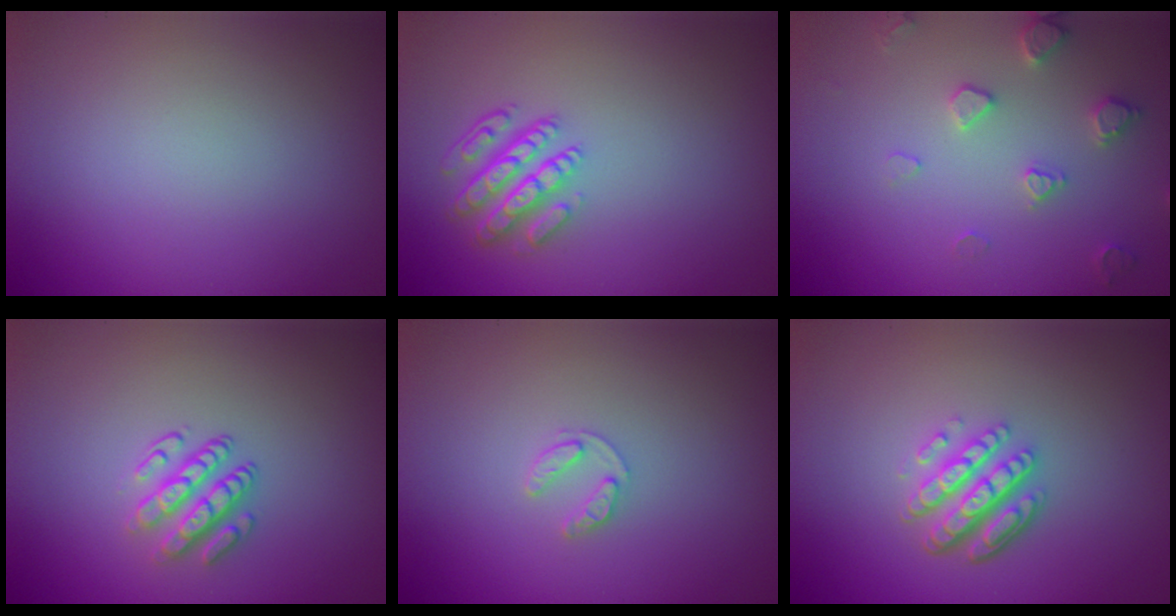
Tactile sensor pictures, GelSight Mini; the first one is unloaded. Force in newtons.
{"total": 4.3, "press": 3.3, "slide": 2.7}
{"total": 2.5, "press": 2.4, "slide": 0.5}
{"total": 3.0, "press": 2.4, "slide": 1.6}
{"total": 1.3, "press": 1.3, "slide": 0.2}
{"total": 4.4, "press": 3.3, "slide": 2.9}